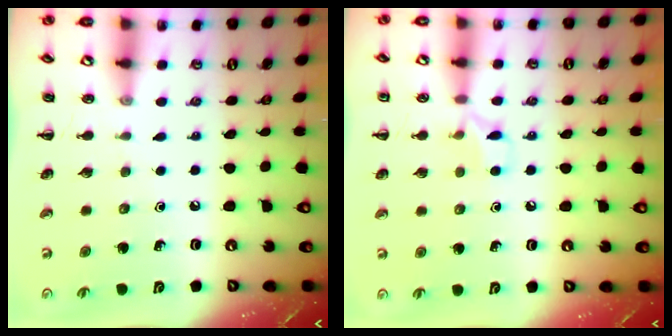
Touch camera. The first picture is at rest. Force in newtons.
{"total": 6.3, "press": 6.1, "slide": 1.5}